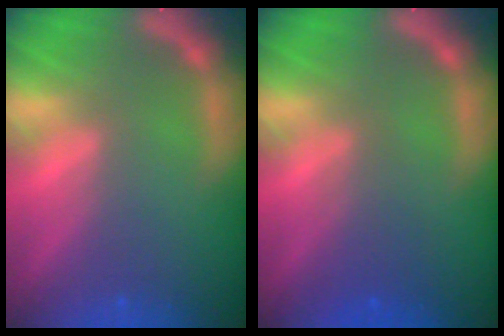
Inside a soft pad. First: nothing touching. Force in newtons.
{"total": 2.5}